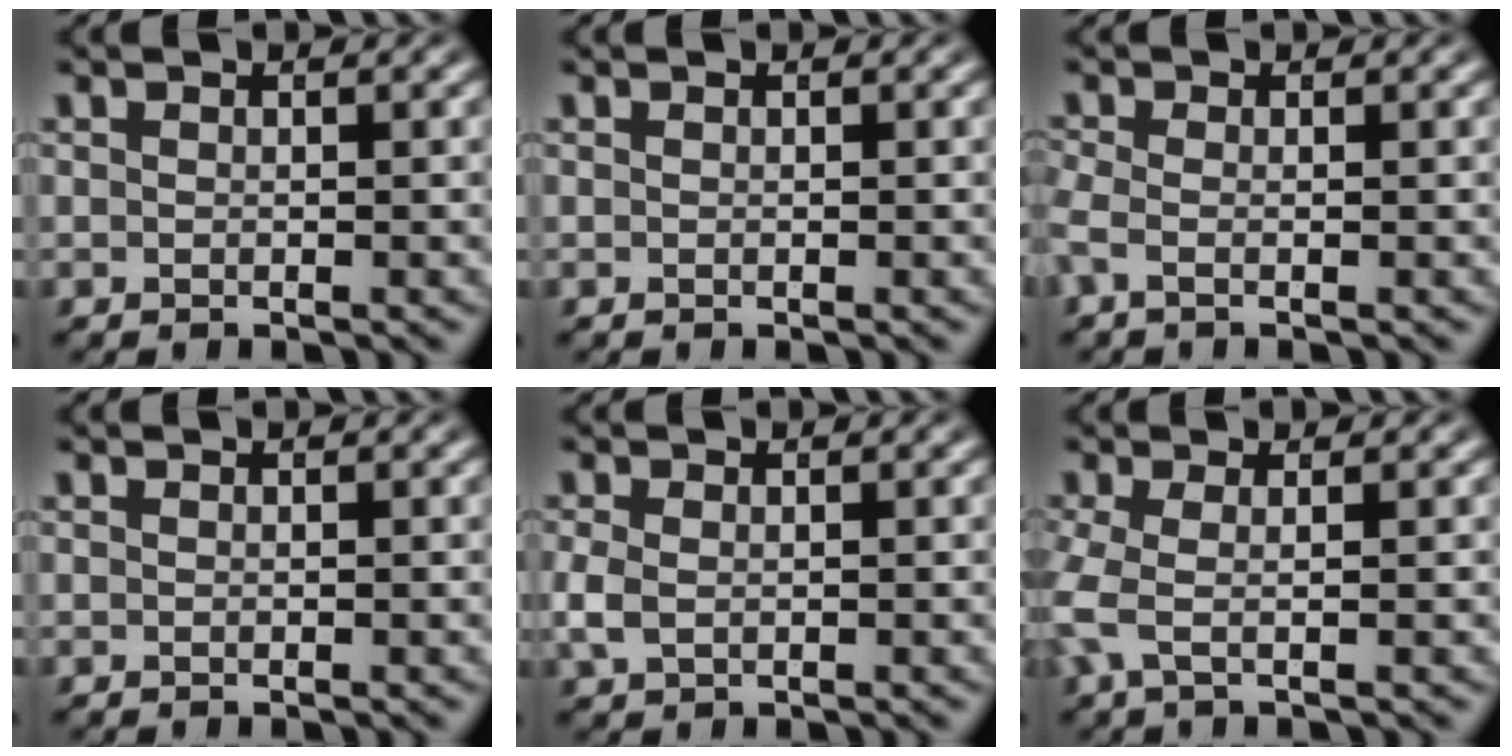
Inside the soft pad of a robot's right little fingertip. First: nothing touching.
{"total": 0.0}
{"total": 1.7, "force": [-0.9, 0.7, 1.3], "torque": [-0.049, -0.017, -0.010]}
{"total": 0.0}
{"total": 1.6, "force": [-0.2, 1.0, 1.2], "torque": [-0.042, -0.012, 0.008]}
{"total": 2.6, "force": [-0.1, 1.2, 2.4], "torque": [-0.077, -0.012, 0.002]}